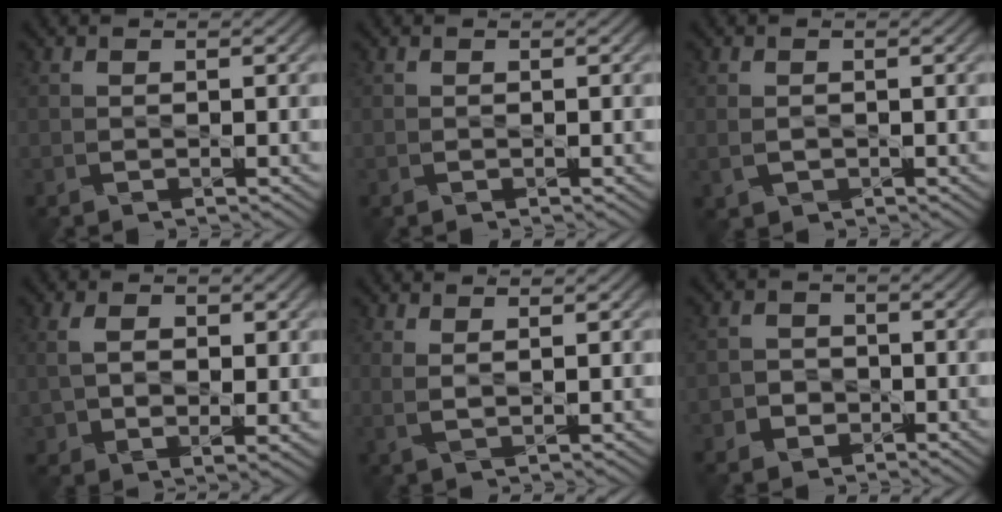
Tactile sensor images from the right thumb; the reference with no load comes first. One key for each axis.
{"total": 0.0}
{"total": 1.5, "fx": -0.2, "fy": 1.2, "fz": 0.9, "tx": -0.025, "ty": -0.007, "tz": -0.001}
{"total": 5.5, "fx": 1.0, "fy": 3.5, "fz": 4.1, "tx": -0.085, "ty": -0.010, "tz": 0.027}
{"total": 2.2, "fx": 1.4, "fy": 0.5, "fz": 1.6, "tx": -0.035, "ty": 0.001, "tz": 0.028}
{"total": 2.6, "fx": -1.2, "fy": 2.2, "fz": 0.8, "tx": -0.005, "ty": 0.000, "tz": -0.028}